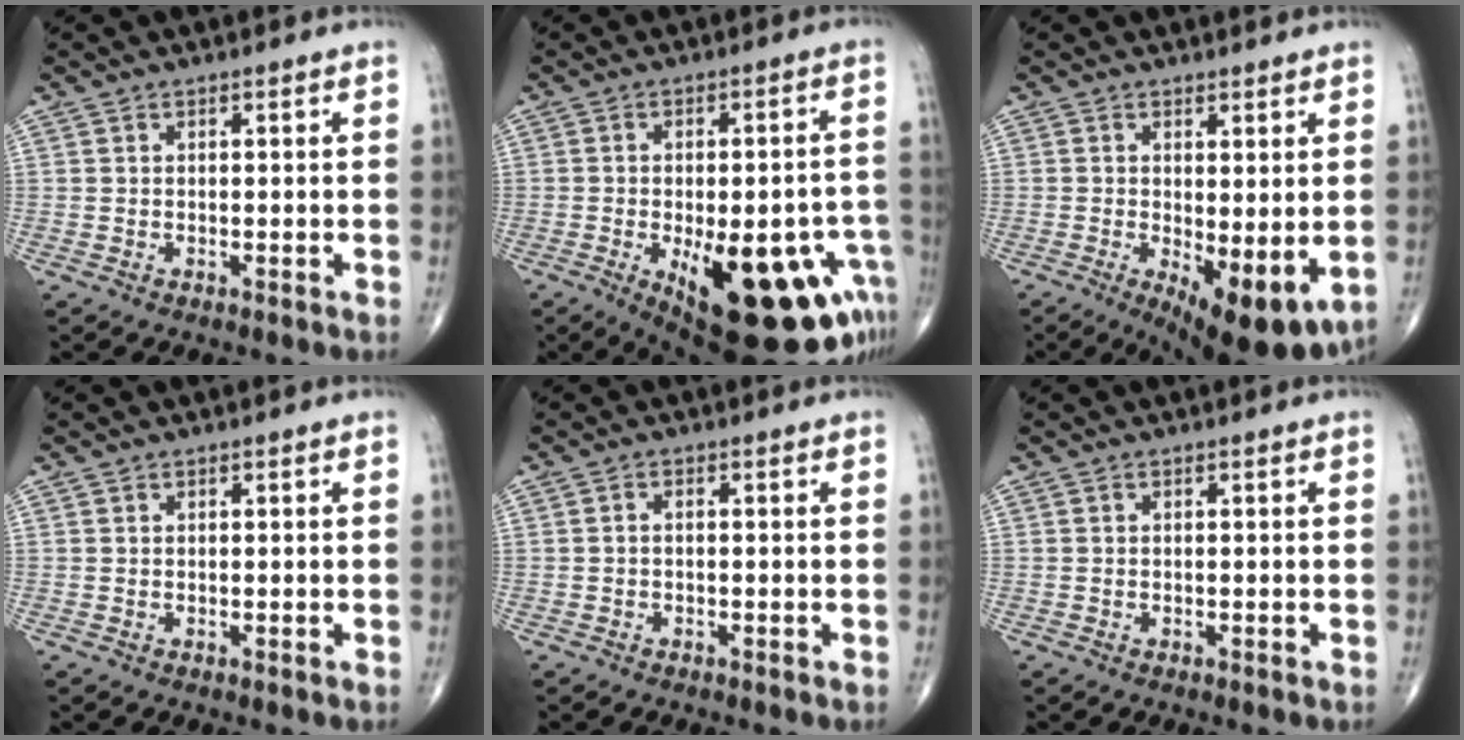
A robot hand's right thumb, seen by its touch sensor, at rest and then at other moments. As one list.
[{"total": 25.4, "force": [-10.0, 10.3, 21.0], "torque": [-0.193, 0.018, -0.112]}, {"total": 11.3, "force": [-2.6, 4.1, 10.2], "torque": [-0.132, -0.025, -0.025]}, {"total": 0.0}, {"total": 0.6, "force": [-0.2, 0.3, 0.5], "torque": [-0.005, 0.002, -0.006]}, {"total": 0.0}]